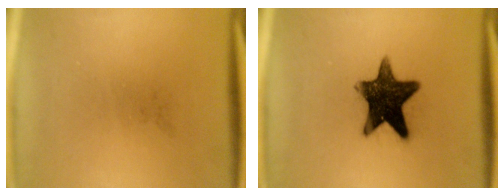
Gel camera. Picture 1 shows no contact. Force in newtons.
{"total": 14.1}